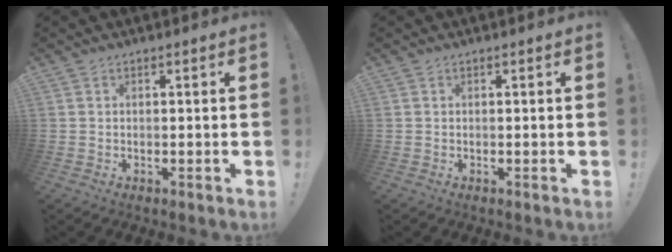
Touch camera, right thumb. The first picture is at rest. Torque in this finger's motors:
{"motor_torque": [0.00, 0.00, 0.09, -0.06, 0.04]}